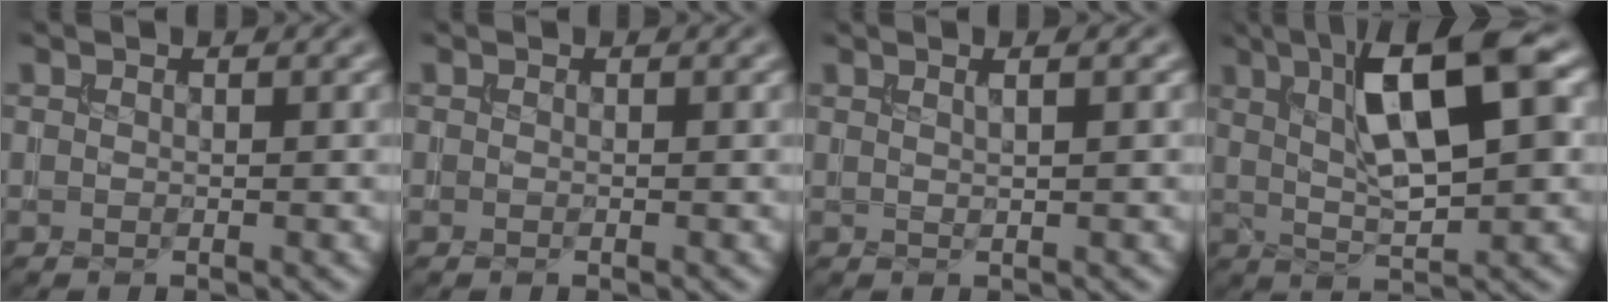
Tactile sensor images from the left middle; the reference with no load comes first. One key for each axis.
{"total": 0.0}
{"total": 2.0, "fx": 1.0, "fy": 0.7, "fz": 1.6, "tx": -0.010, "ty": 0.001, "tz": 0.000}
{"total": 9.8, "fx": 3.0, "fy": 2.7, "fz": 8.9, "tx": -0.141, "ty": 0.008, "tz": 0.049}